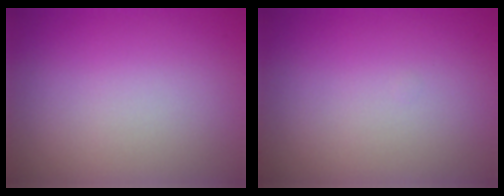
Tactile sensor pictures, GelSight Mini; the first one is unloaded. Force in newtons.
{"total": 0.0}